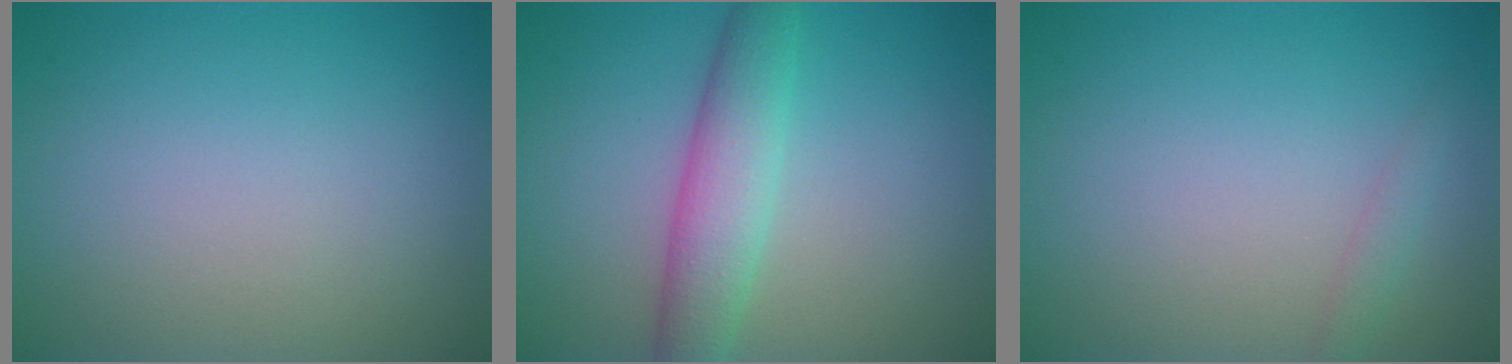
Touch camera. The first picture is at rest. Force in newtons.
{"total": 4.4, "press": 4.4, "slide": 0.1}
{"total": 1.0, "press": 1.0, "slide": 0.0}